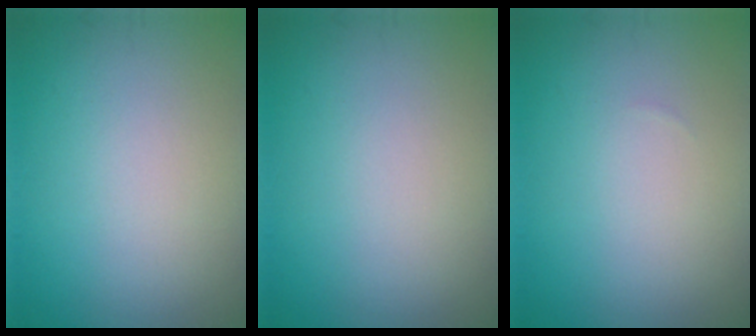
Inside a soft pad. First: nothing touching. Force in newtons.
{"total": 0.0}
{"total": 0.0}